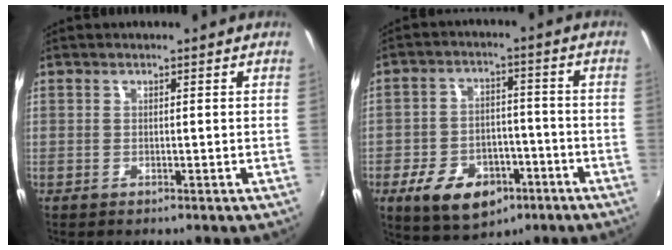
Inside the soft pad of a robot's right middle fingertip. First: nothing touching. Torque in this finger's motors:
{"motor_torque": [1.18, -0.96, 0.17, 0.13]}